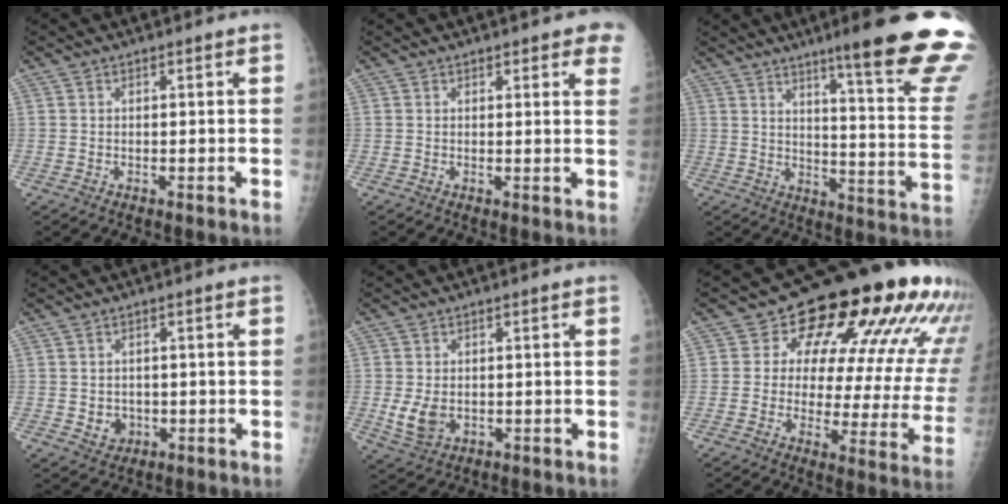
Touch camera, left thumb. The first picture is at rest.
{"total": 5.3, "force": [3.6, 1.9, 3.5], "torque": [-0.010, -0.007, 0.032]}
{"total": 24.3, "force": [16.8, 1.9, 17.4], "torque": [-0.192, -0.101, 0.221]}
{"total": 3.2, "force": [-0.4, 2.9, 1.4], "torque": [-0.008, 0.001, 0.003]}
{"total": 5.0, "force": [-0.5, 3.6, 3.4], "torque": [-0.059, -0.008, 0.001]}
{"total": 22.9, "force": [11.7, 10.4, 16.8], "torque": [-0.187, -0.031, 0.141]}